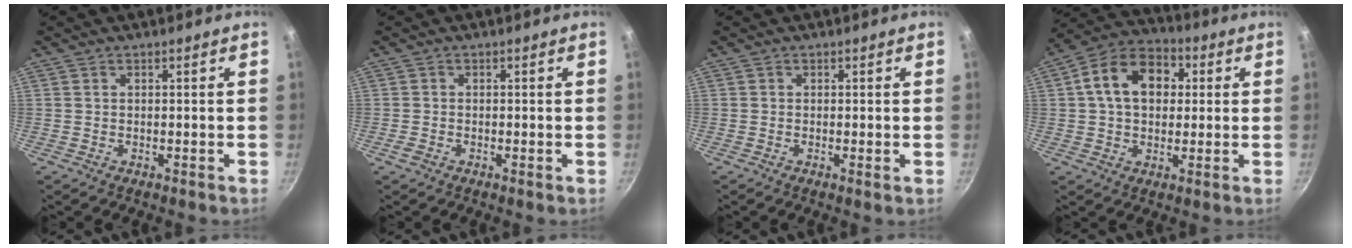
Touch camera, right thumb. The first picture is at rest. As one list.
[{"total": 1.1, "force": [-0.5, 0.5, 0.8], "torque": [-0.021, 0.002, -0.016]}, {"total": 0.6, "force": [0.0, 0.1, 0.6], "torque": [-0.009, -0.007, -0.004]}, {"total": 13.7, "force": [2.5, 9.8, 9.1], "torque": [-0.120, 0.022, 0.023]}]